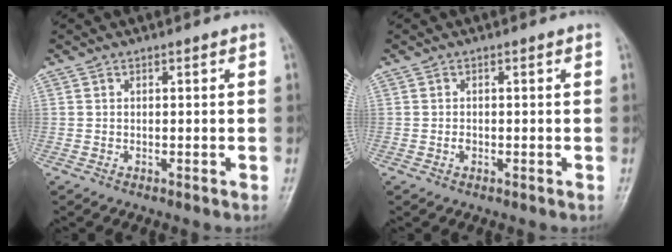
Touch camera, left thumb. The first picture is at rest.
{"total": 0.8, "force": [-0.1, 0.5, 0.5], "torque": [-0.003, 0.001, 0.001]}